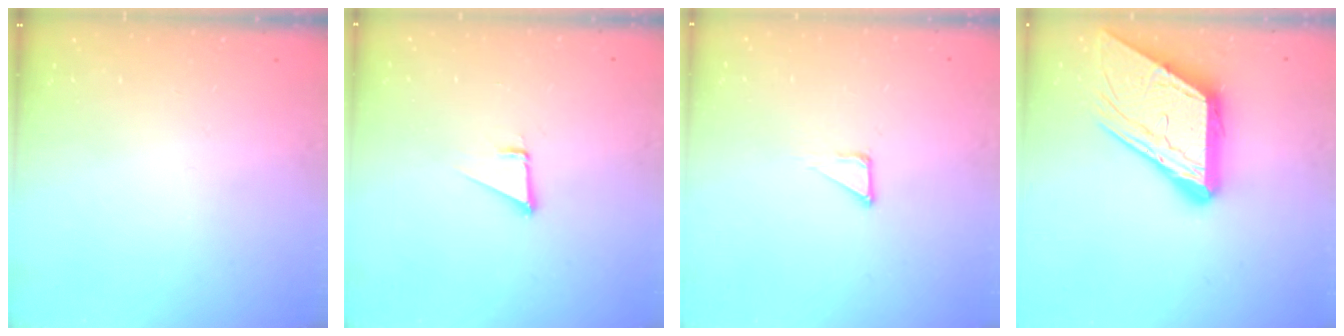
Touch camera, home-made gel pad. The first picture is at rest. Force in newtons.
{"total": 1.9, "press": 1.9, "slide": 0.1}
{"total": 3.1, "press": 3.1, "slide": 0.2}
{"total": 16.3, "press": 16.2, "slide": 1.9}